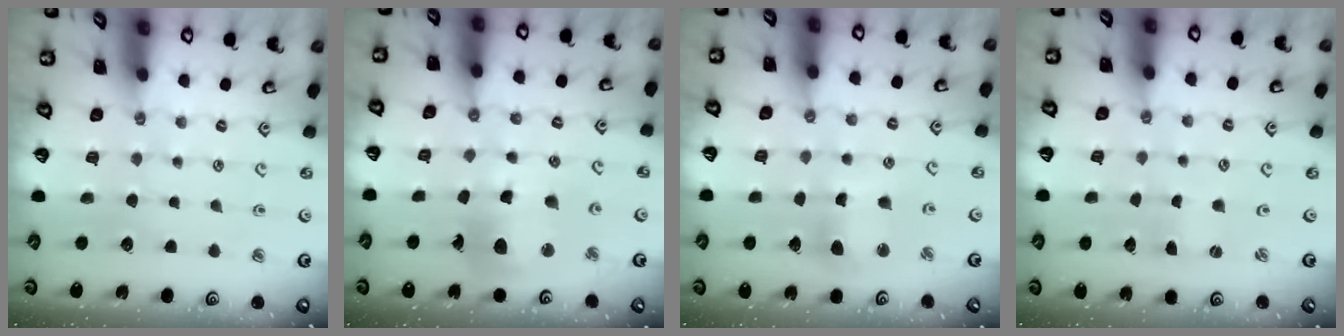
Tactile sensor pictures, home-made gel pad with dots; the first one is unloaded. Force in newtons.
{"total": 13.9, "press": 13.8, "slide": 1.8}
{"total": 8.3, "press": 8.1, "slide": 1.5}
{"total": 0.0}